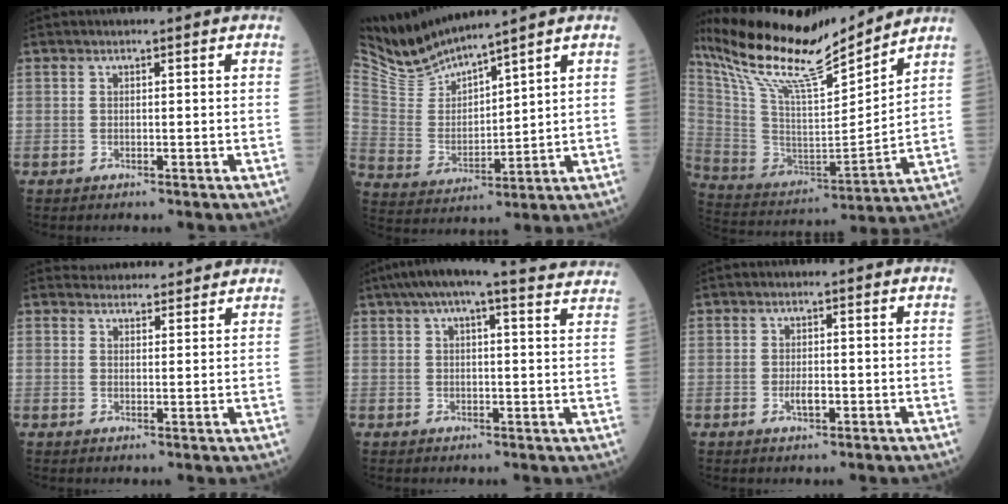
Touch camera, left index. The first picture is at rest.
{"total": 7.6, "force": [7.5, -0.6, 0.6], "torque": [-0.043, -0.006, 0.176]}
{"total": 19.9, "force": [17.5, 1.5, 9.4], "torque": [-0.182, -0.007, 0.312]}
{"total": 7.7, "force": [7.5, 1.8, 0.8], "torque": [0.000, 0.018, 0.088]}
{"total": 19.1, "force": [17.1, 1.9, 8.3], "torque": [-0.124, 0.026, 0.208]}
{"total": 1.6, "force": [-0.5, 0.5, 1.5], "torque": [-0.030, -0.002, -0.006]}